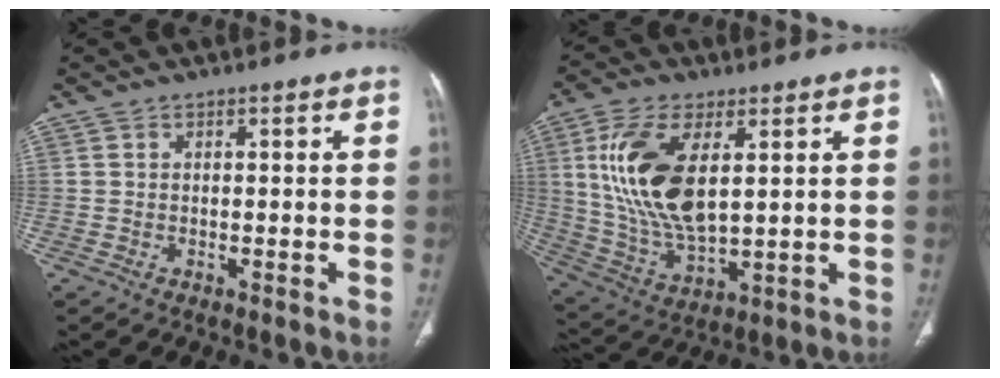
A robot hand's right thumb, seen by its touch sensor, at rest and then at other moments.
{"total": 17.1, "force": [4.2, 8.2, 14.4], "torque": [-0.293, -0.018, 0.089]}